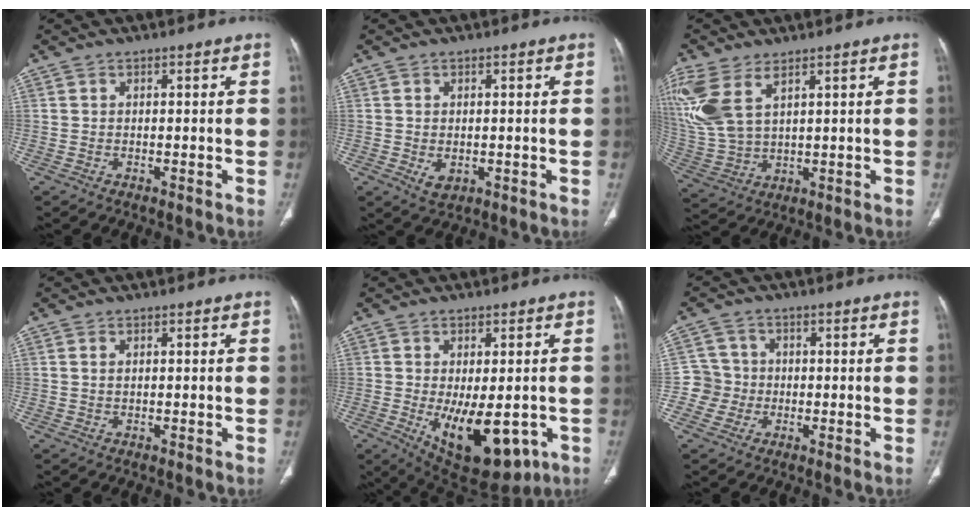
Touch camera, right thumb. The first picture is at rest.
{"total": 2.9, "force": [-0.4, 2.0, 2.0], "torque": [-0.031, -0.005, 0.002]}
{"total": 13.8, "force": [6.6, 7.2, 9.8], "torque": [-0.242, -0.011, 0.146]}
{"total": 0.8, "force": [0.4, 0.4, 0.6], "torque": [-0.017, 0.003, 0.009]}
{"total": 15.7, "force": [-4.8, 7.9, 12.7], "torque": [-0.174, -0.014, -0.045]}
{"total": 5.0, "force": [-0.9, 4.9, 0.1], "torque": [0.030, 0.013, -0.025]}